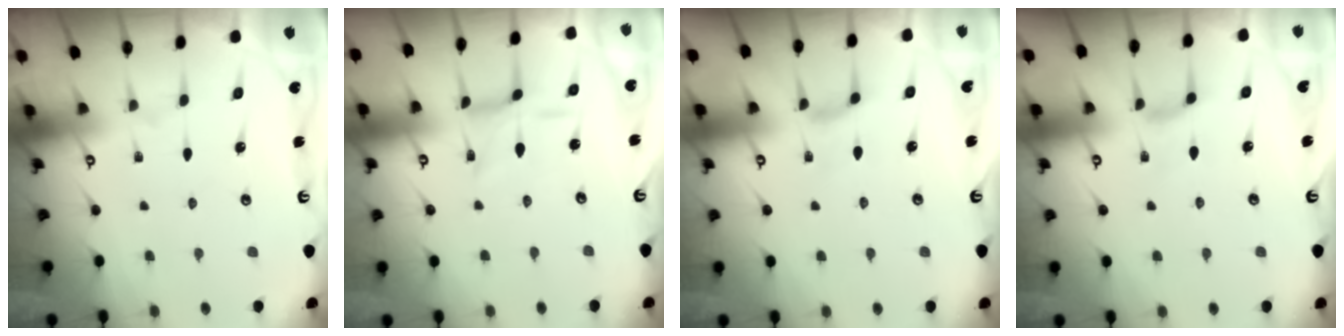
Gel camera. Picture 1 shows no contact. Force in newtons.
{"total": 1.7, "press": 1.7, "slide": 0.3}
{"total": 2.7, "press": 2.7, "slide": 0.6}
{"total": 2.7, "press": 2.7, "slide": 0.6}